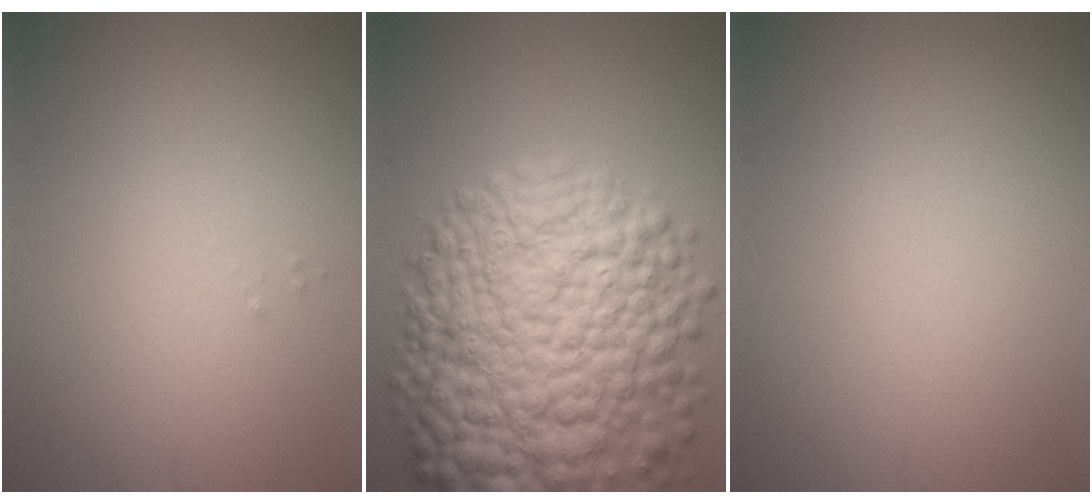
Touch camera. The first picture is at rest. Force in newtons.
{"total": 14.7, "press": 14.7, "slide": 0.5}
{"total": 0.0}